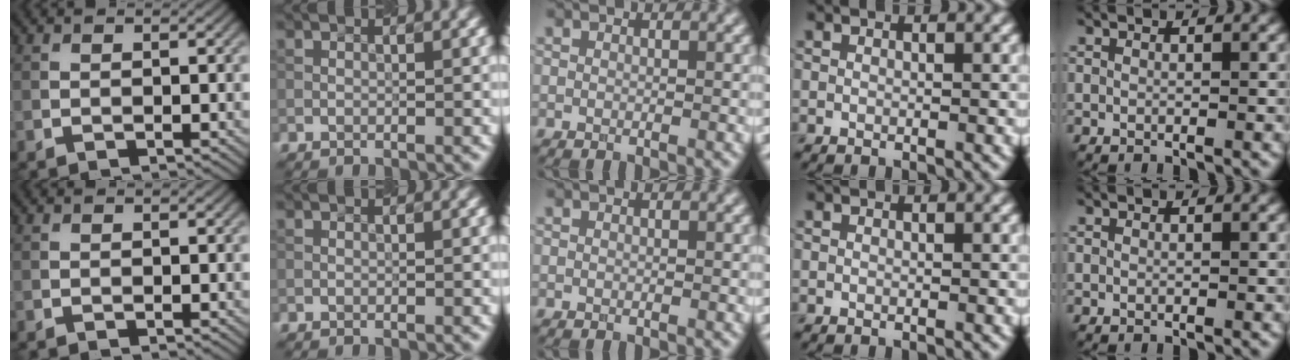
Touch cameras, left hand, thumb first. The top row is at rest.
{}